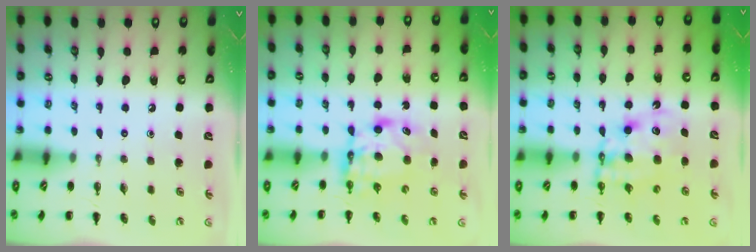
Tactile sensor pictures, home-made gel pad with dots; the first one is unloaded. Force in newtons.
{"total": 6.4, "press": 6.3, "slide": 0.7}
{"total": 9.5, "press": 9.2, "slide": 2.6}